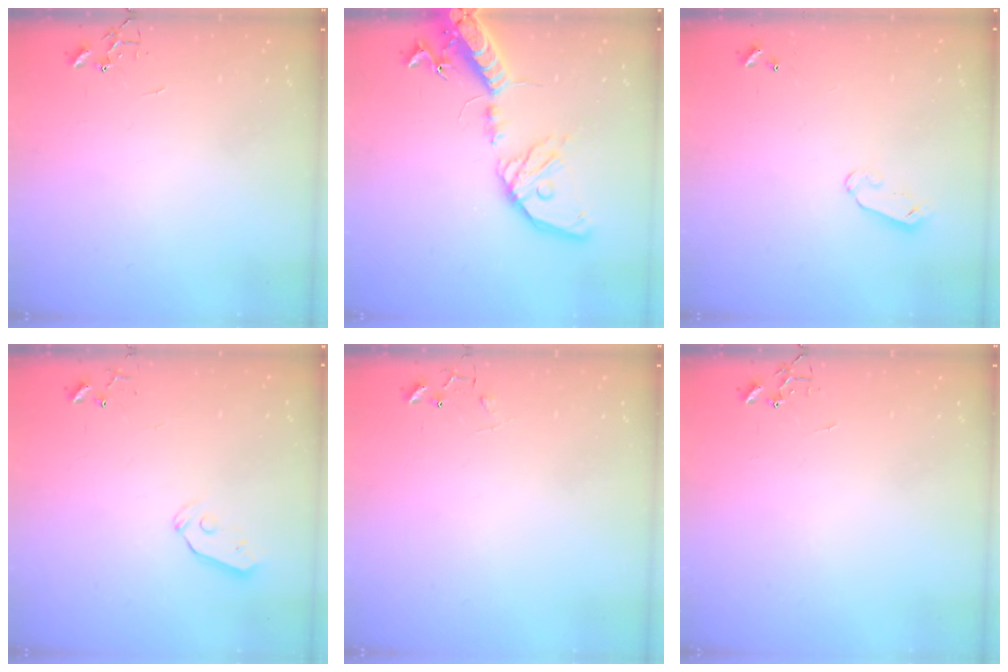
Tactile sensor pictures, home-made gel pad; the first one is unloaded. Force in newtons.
{"total": 19.5, "press": 19.2, "slide": 3.6}
{"total": 4.0, "press": 4.0, "slide": 0.4}
{"total": 4.9, "press": 4.8, "slide": 0.8}
{"total": 5.7, "press": 5.7, "slide": 0.2}
{"total": 0.0}